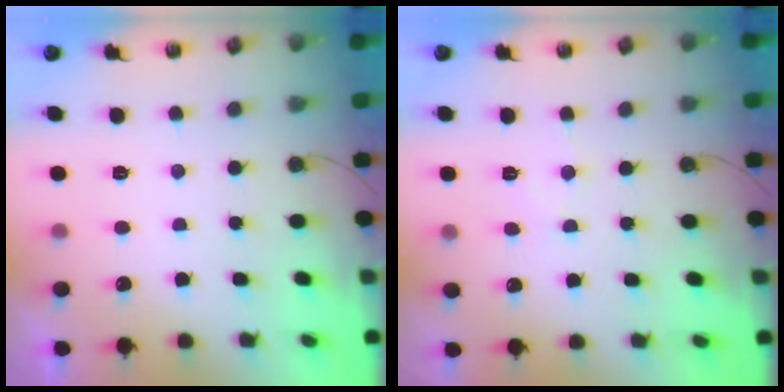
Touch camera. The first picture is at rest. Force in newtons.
{"total": 6.1, "press": 6.1, "slide": 0.4}